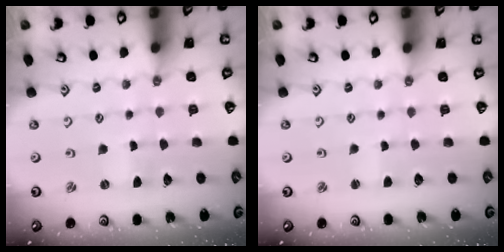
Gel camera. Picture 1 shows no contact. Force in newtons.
{"total": 1.8, "press": 1.8, "slide": 0.3}